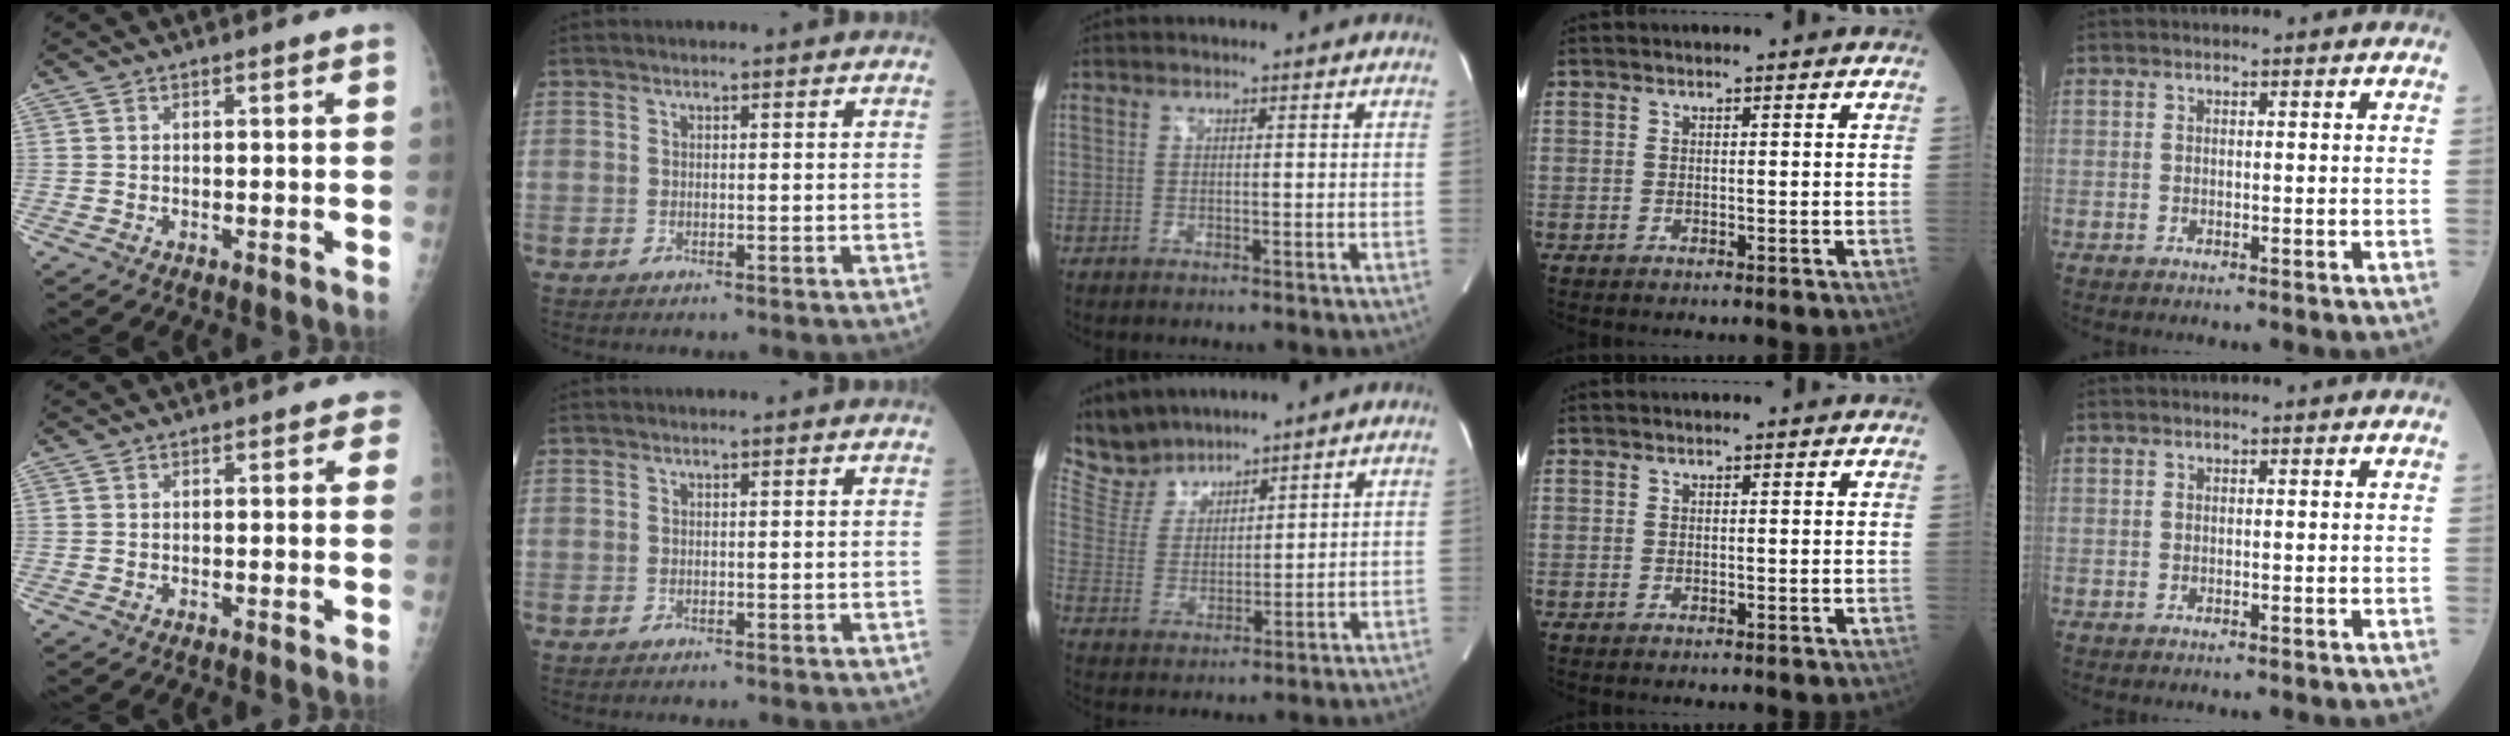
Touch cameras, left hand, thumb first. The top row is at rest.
{"thumb": {"total": 1.2, "force": [0.6, 0.8, 0.7], "torque": [0.014, 0.001, -0.001]}, "middle": {"total": 7.7, "force": [7.3, 2.4, 0.6], "torque": [-0.027, 0.016, 0.161]}}